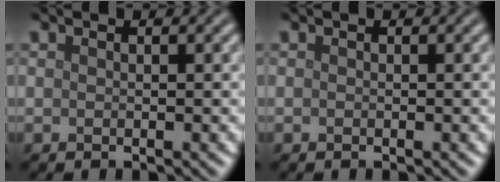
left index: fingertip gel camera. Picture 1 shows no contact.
{"total": 0.0}